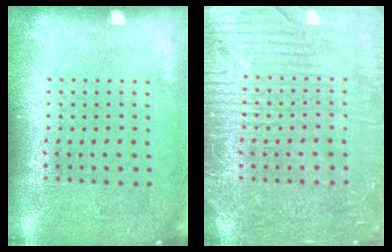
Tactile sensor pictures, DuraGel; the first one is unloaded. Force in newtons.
{"total": 3.9, "press": 3.9, "slide": 0.6}